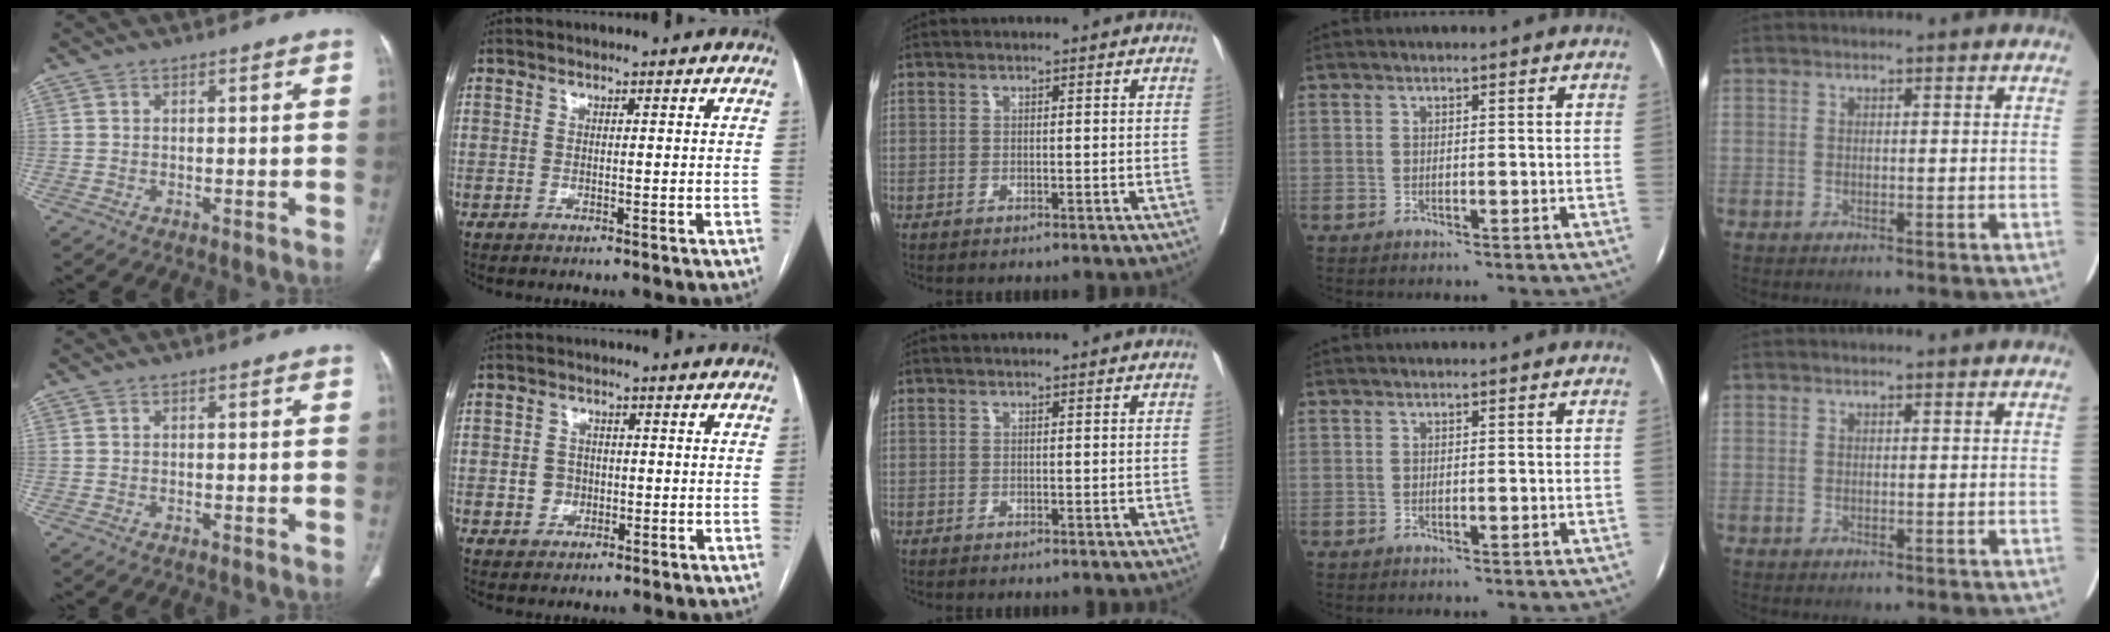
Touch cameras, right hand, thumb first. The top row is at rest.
{"index": {"total": 2.7, "force": [-0.6, 2.5, 0.9], "torque": [-0.008, 0.007, -0.007]}}